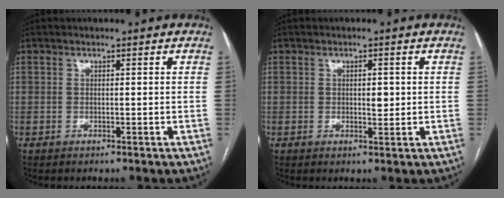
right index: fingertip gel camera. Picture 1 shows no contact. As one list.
[{"total": 2.0, "force": [0.2, 0.8, 1.8], "torque": [-0.029, -0.001, 0.004]}]